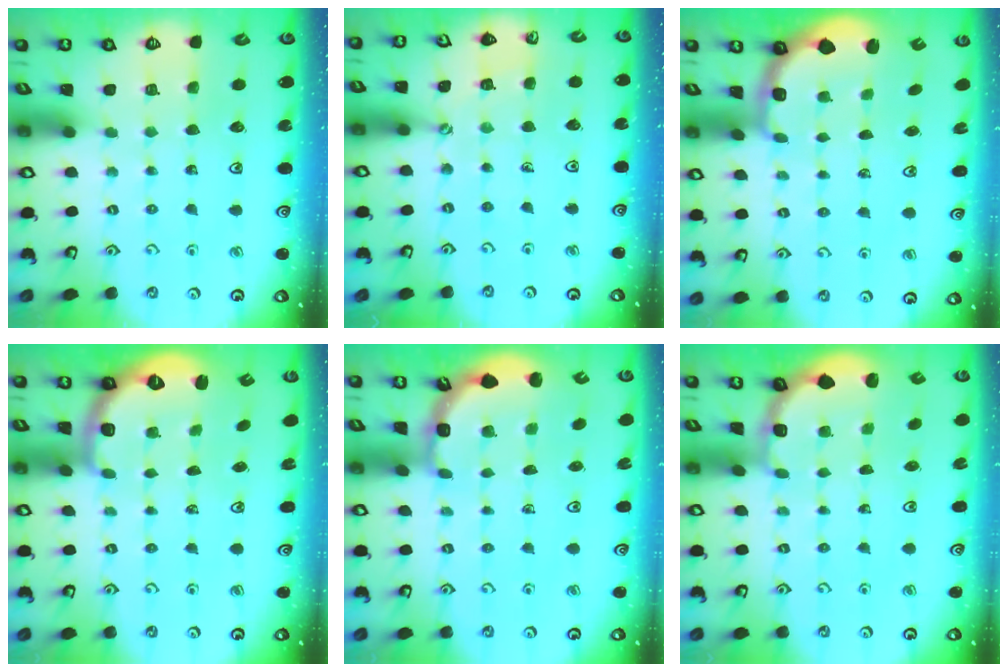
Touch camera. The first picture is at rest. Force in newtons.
{"total": 3.3, "press": 3.2, "slide": 0.4}
{"total": 2.4, "press": 1.1, "slide": 2.2}
{"total": 2.7, "press": 1.6, "slide": 2.2}
{"total": 2.3, "press": 2.1, "slide": 0.9}
{"total": 1.9, "press": 1.7, "slide": 0.7}